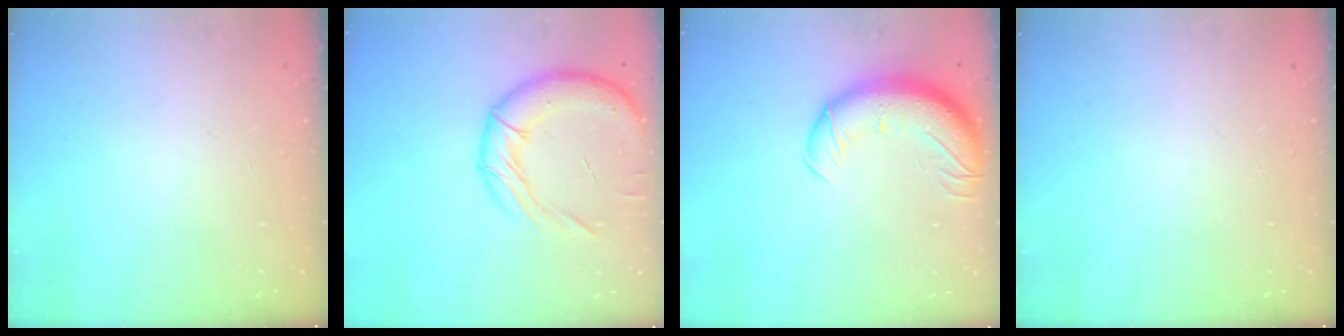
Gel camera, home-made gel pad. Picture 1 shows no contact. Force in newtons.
{"total": 18.1, "press": 17.9, "slide": 2.6}
{"total": 13.4, "press": 13.0, "slide": 3.3}
{"total": 0.0}